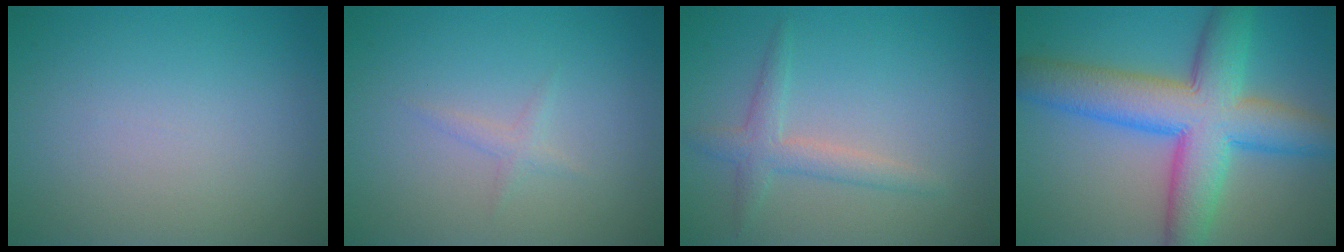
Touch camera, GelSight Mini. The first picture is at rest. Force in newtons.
{"total": 0.5, "press": 0.5, "slide": 0.0}
{"total": 2.4, "press": 2.4, "slide": 0.1}
{"total": 10.2, "press": 10.2, "slide": 0.2}